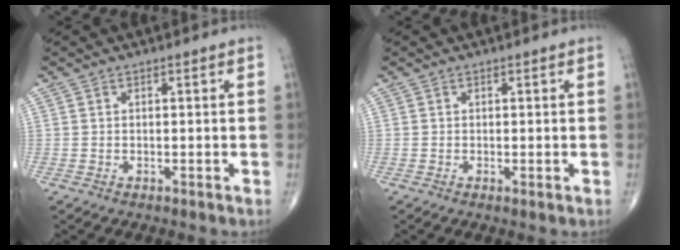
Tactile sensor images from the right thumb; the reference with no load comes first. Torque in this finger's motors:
{"motor_torque": [-0.28, -0.30, -0.03, -0.10, 0.01]}